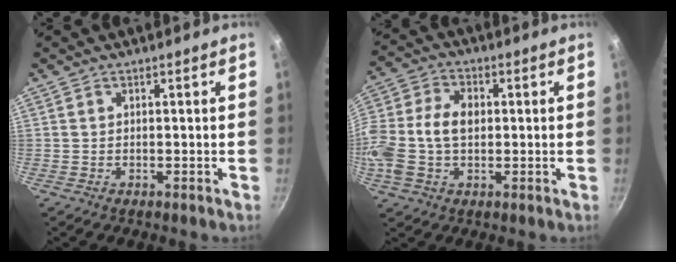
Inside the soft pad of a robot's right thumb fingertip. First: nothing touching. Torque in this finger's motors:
{"motor_torque": [1.87, 2.19, 1.51, -0.78, 0.19]}